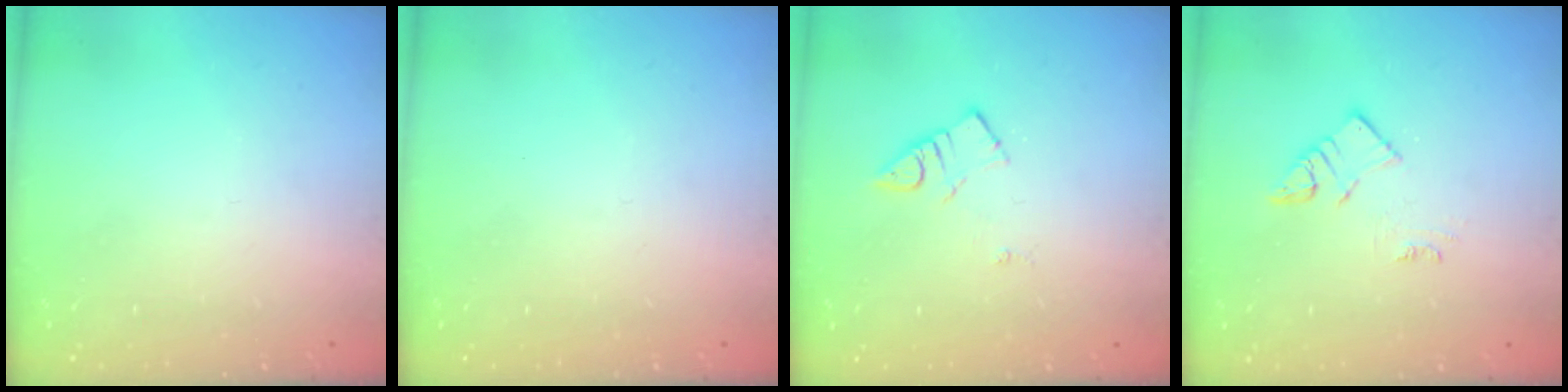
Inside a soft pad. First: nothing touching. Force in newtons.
{"total": 0.0}
{"total": 3.8, "press": 3.8, "slide": 0.5}
{"total": 5.7, "press": 5.7, "slide": 0.2}